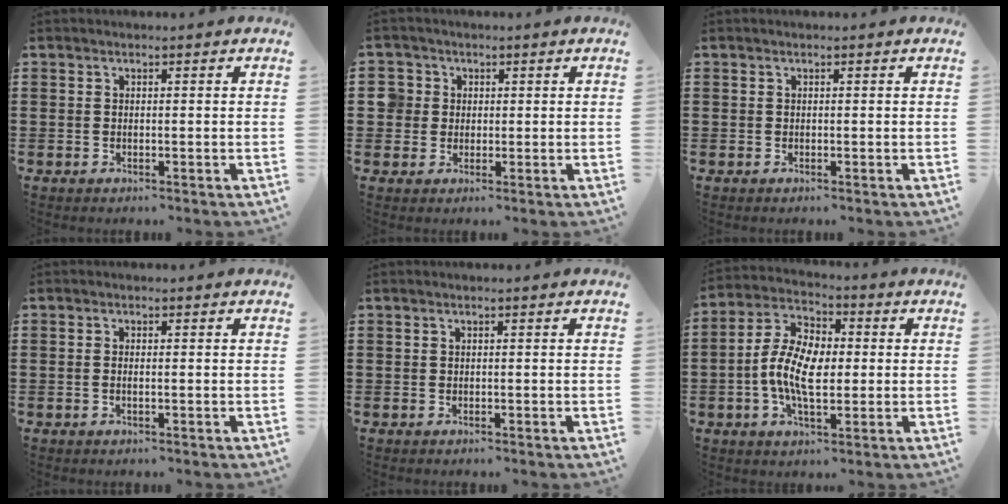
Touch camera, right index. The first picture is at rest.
{"total": 3.7, "force": [0.7, 3.6, 0.5], "torque": [-0.028, 0.014, 0.010]}
{"total": 0.0}
{"total": 0.6, "force": [-0.2, 0.0, 0.6], "torque": [-0.011, -0.005, -0.003]}
{"total": 0.0}
{"total": 9.1, "force": [-1.2, 4.7, 7.7], "torque": [-0.182, 0.001, -0.030]}